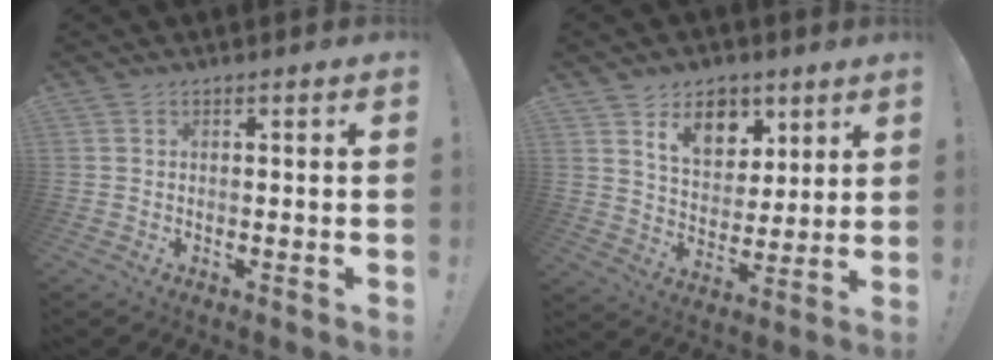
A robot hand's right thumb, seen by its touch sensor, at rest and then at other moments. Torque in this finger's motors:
{"motor_torque": [1.71, 2.21, 0.04, 0.03, 0.02]}